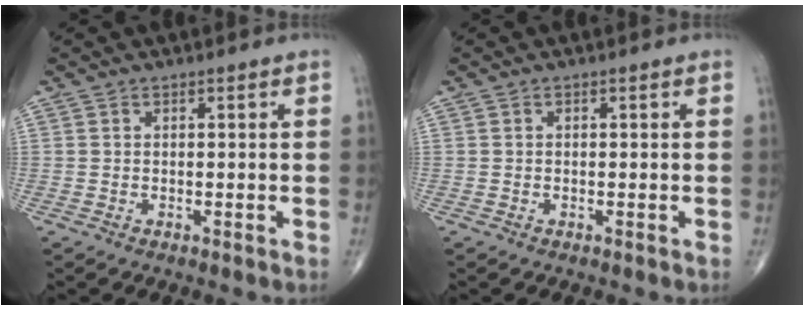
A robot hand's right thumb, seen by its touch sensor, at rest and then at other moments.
{"total": 0.0}